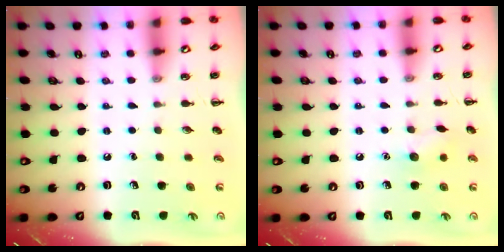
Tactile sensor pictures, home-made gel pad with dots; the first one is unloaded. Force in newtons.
{"total": 6.6, "press": 6.4, "slide": 1.6}